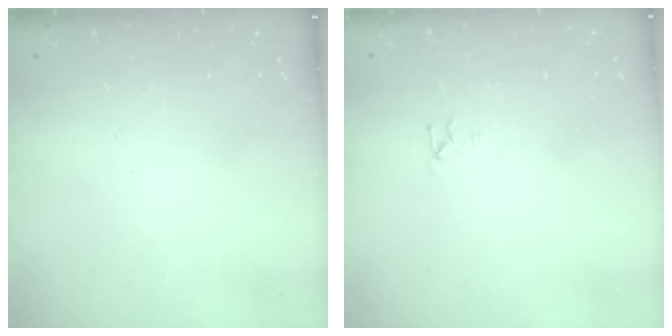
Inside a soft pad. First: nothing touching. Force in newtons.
{"total": 3.3, "press": 3.3, "slide": 0.2}